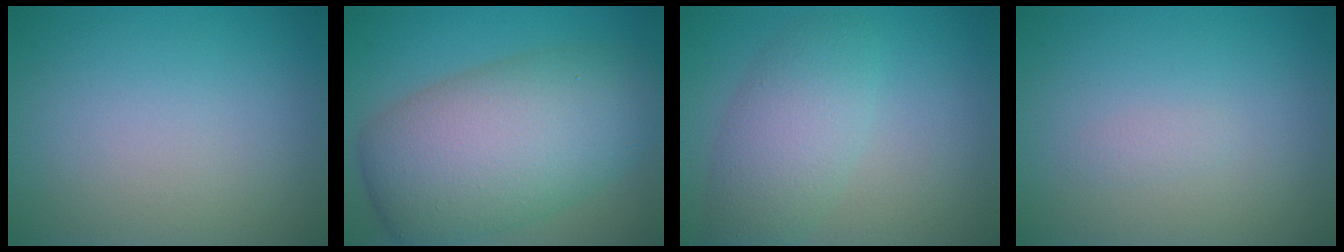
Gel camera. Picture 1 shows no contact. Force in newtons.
{"total": 11.2, "press": 11.2, "slide": 0.6}
{"total": 4.4, "press": 4.4, "slide": 0.0}
{"total": 0.6, "press": 0.6, "slide": 0.0}